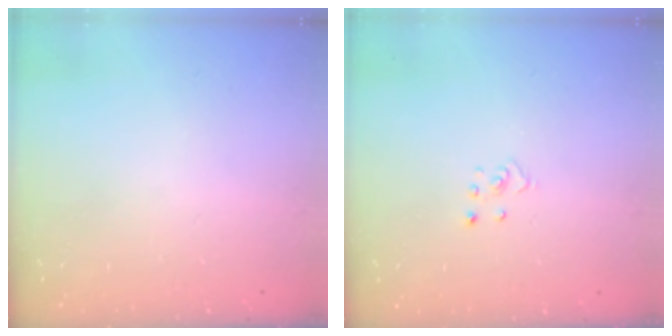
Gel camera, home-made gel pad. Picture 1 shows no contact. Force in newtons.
{"total": 2.3, "press": 2.3, "slide": 0.2}